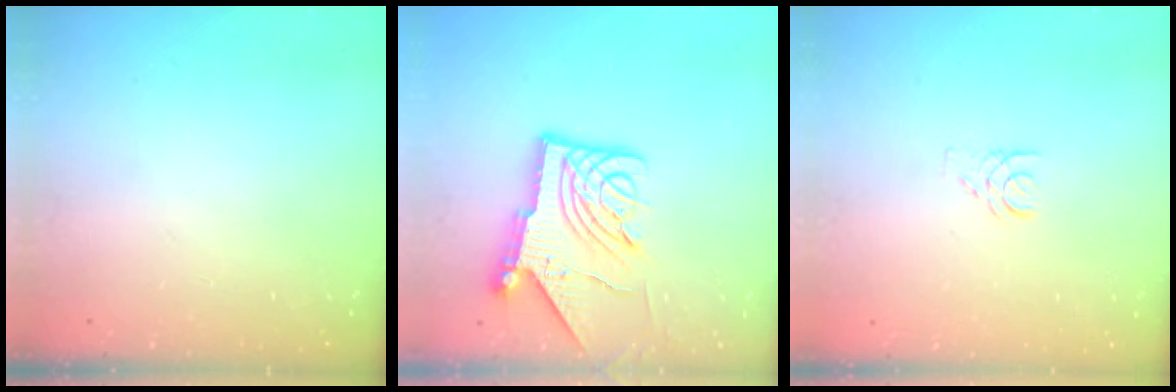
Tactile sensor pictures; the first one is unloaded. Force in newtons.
{"total": 13.5, "press": 13.4, "slide": 1.6}
{"total": 1.4, "press": 1.4, "slide": 0.2}